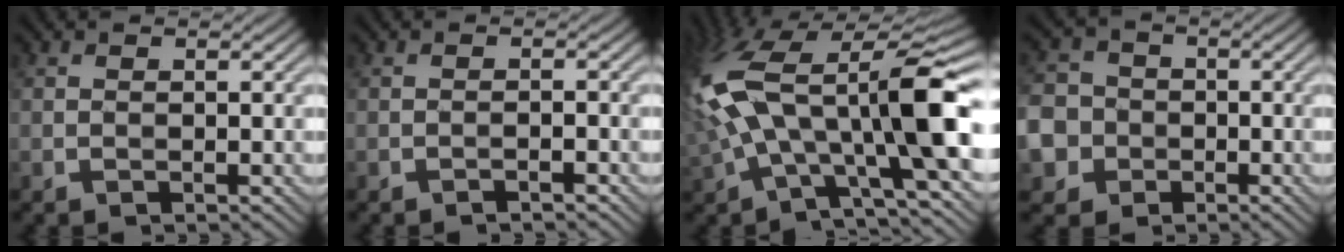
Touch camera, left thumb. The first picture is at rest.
{"total": 0.9, "force": [-0.9, -0.1, 0.2], "torque": [-0.002, 0.004, -0.018]}
{"total": 16.5, "force": [0.8, 6.6, 15.1], "torque": [-0.304, 0.006, 0.010]}
{"total": 8.0, "force": [-2.7, 7.2, 2.2], "torque": [-0.081, -0.021, -0.075]}